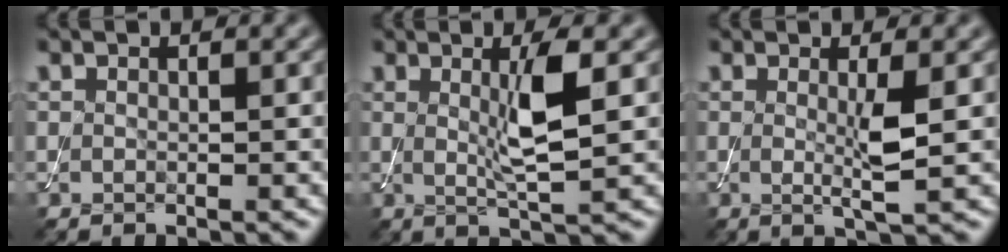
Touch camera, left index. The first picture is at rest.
{"total": 4.3, "force": [0.7, 0.7, 4.2], "torque": [-0.078, -0.010, 0.014]}
{"total": 2.8, "force": [0.1, 0.2, 2.8], "torque": [-0.055, -0.009, 0.001]}